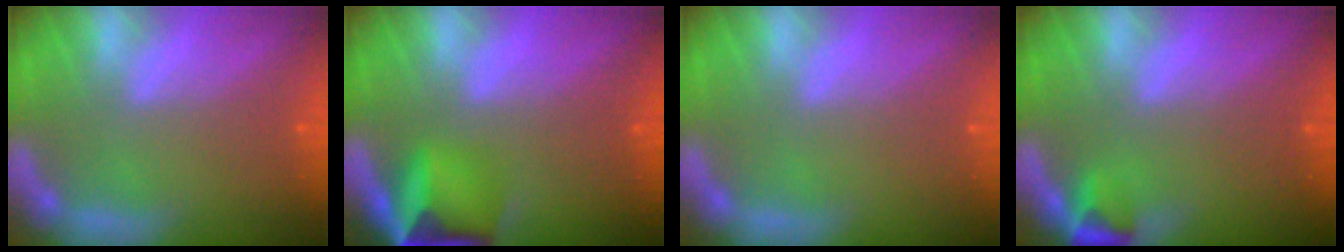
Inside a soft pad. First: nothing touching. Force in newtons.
{"total": 6.4}
{"total": 0.0}
{"total": 1.9}